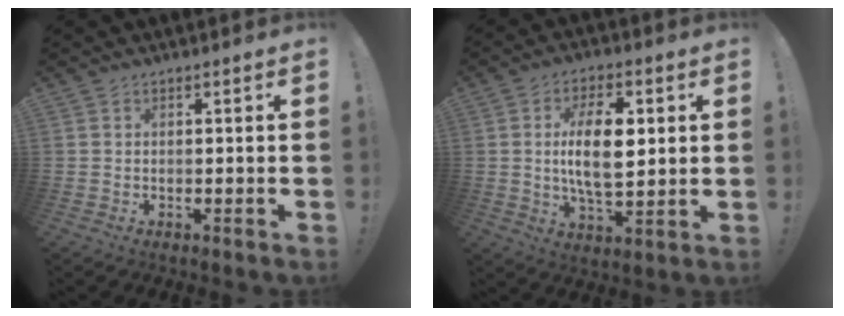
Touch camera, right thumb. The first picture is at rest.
{"total": 14.4, "force": [1.8, 6.7, 12.6], "torque": [-0.219, -0.004, 0.022]}